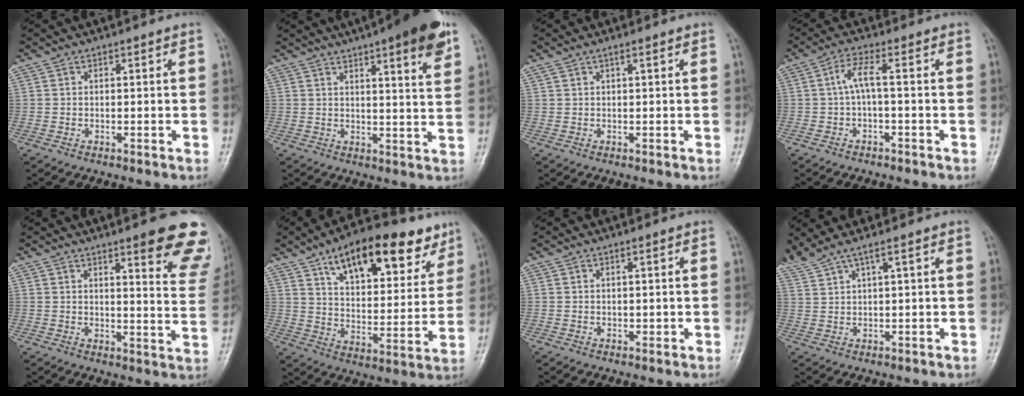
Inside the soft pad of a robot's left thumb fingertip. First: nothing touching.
{"total": 12.4, "force": [7.5, 2.1, 9.6], "torque": [-0.115, -0.026, 0.094]}
{"total": 1.3, "force": [0.8, -0.1, 1.0], "torque": [-0.027, 0.012, 0.018]}
{"total": 3.8, "force": [-0.3, 0.3, 3.8], "torque": [-0.093, 0.020, -0.006]}
{"total": 15.1, "force": [9.9, 3.1, 11.0], "torque": [-0.095, -0.058, 0.110]}
{"total": 22.2, "force": [13.5, 9.8, 14.7], "torque": [-0.178, -0.036, 0.213]}
{"total": 1.2, "force": [0.4, 0.5, 1.0], "torque": [-0.015, 0.002, 0.010]}
{"total": 5.1, "force": [3.9, -0.5, 3.3], "torque": [-0.089, 0.009, 0.091]}